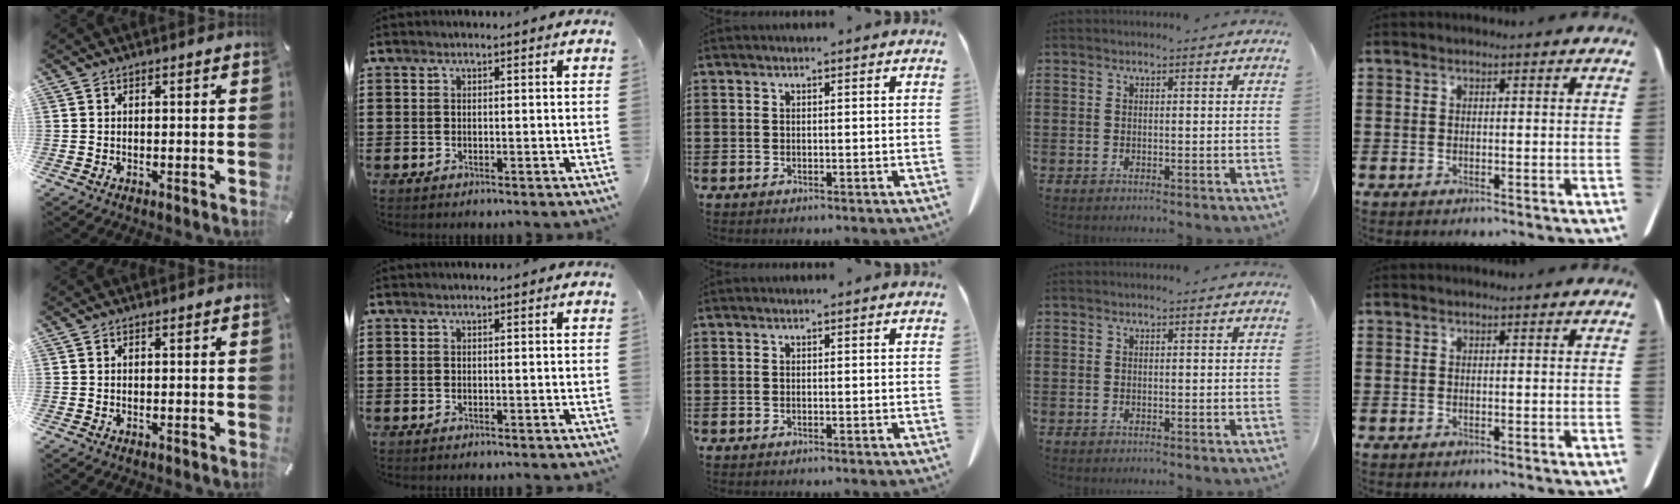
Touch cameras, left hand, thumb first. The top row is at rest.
{}